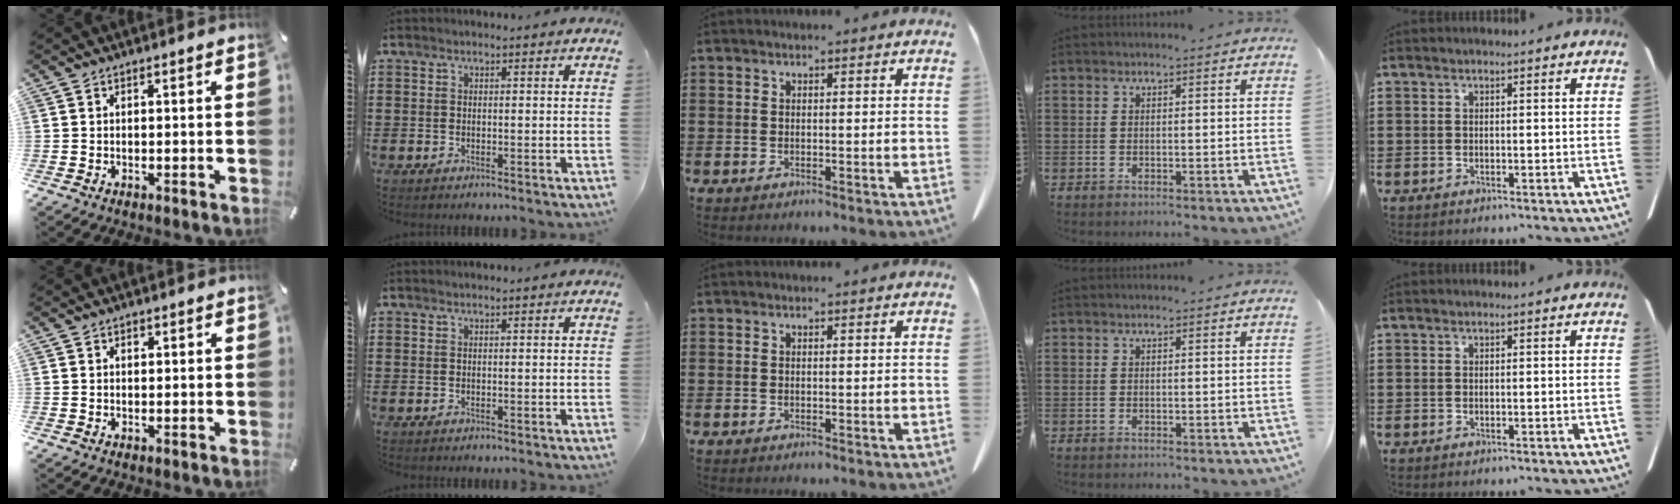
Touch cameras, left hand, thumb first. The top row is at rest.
{"thumb": {"total": 0.7, "force": [0.3, 0.6, 0.2], "torque": [0.003, -0.001, 0.003]}}